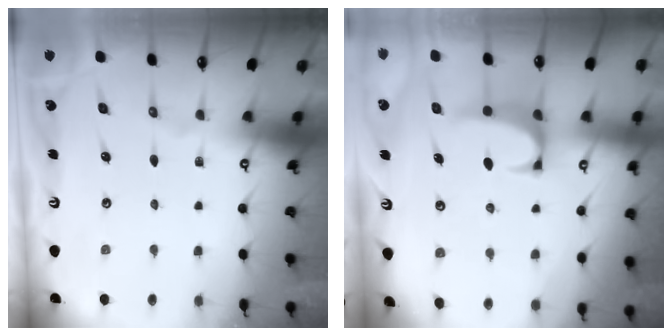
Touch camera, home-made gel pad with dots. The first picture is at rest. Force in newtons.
{"total": 1.4, "press": 1.3, "slide": 0.6}